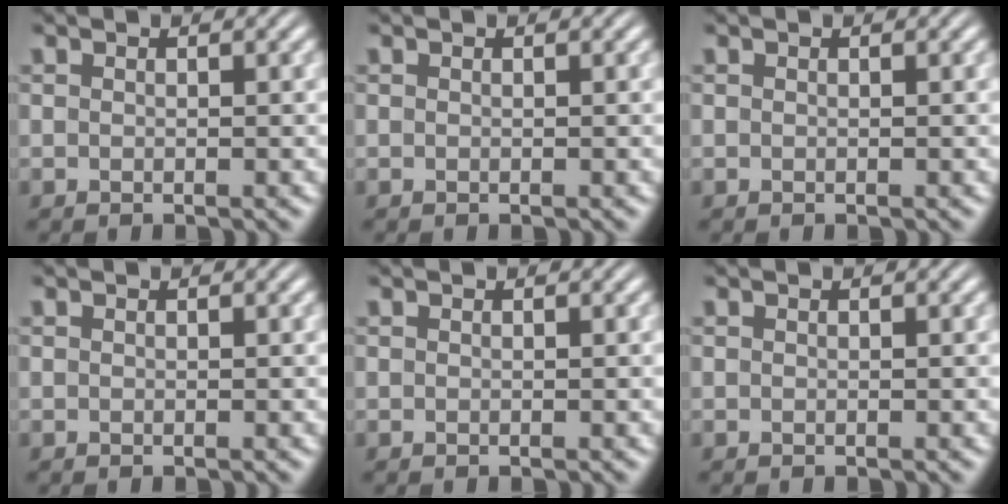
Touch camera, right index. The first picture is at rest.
{"total": 0.0}
{"total": 0.0}
{"total": 0.0}
{"total": 0.0}
{"total": 0.0}